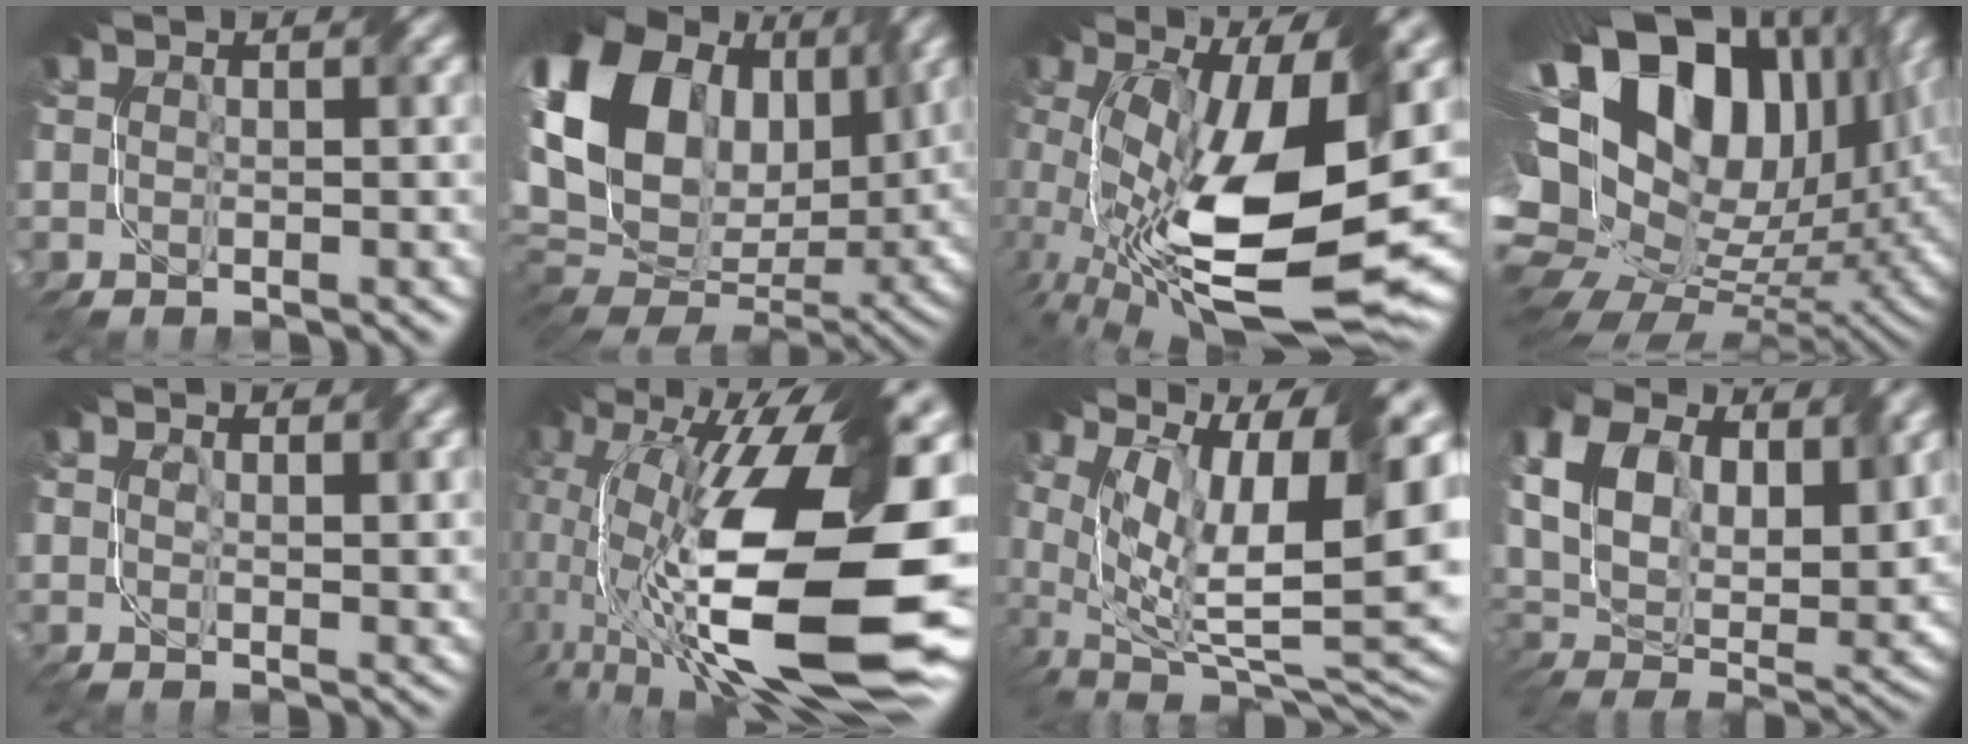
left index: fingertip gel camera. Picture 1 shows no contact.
{"total": 19.1, "force": [5.3, 13.3, 12.6], "torque": [-0.273, 0.028, 0.105]}
{"total": 16.1, "force": [0.5, 6.5, 14.7], "torque": [-0.264, -0.013, 0.015]}
{"total": 20.6, "force": [5.0, 13.5, 14.6], "torque": [-0.278, 0.020, 0.099]}
{"total": 2.3, "force": [1.7, 0.7, 1.3], "torque": [-0.030, 0.000, 0.035]}
{"total": 18.9, "force": [0.1, 8.3, 17.0], "torque": [-0.324, -0.016, 0.004]}
{"total": 17.4, "force": [2.3, 8.0, 15.2], "torque": [-0.221, -0.015, 0.066]}
{"total": 13.2, "force": [5.7, 7.6, 9.1], "torque": [-0.205, 0.015, 0.102]}